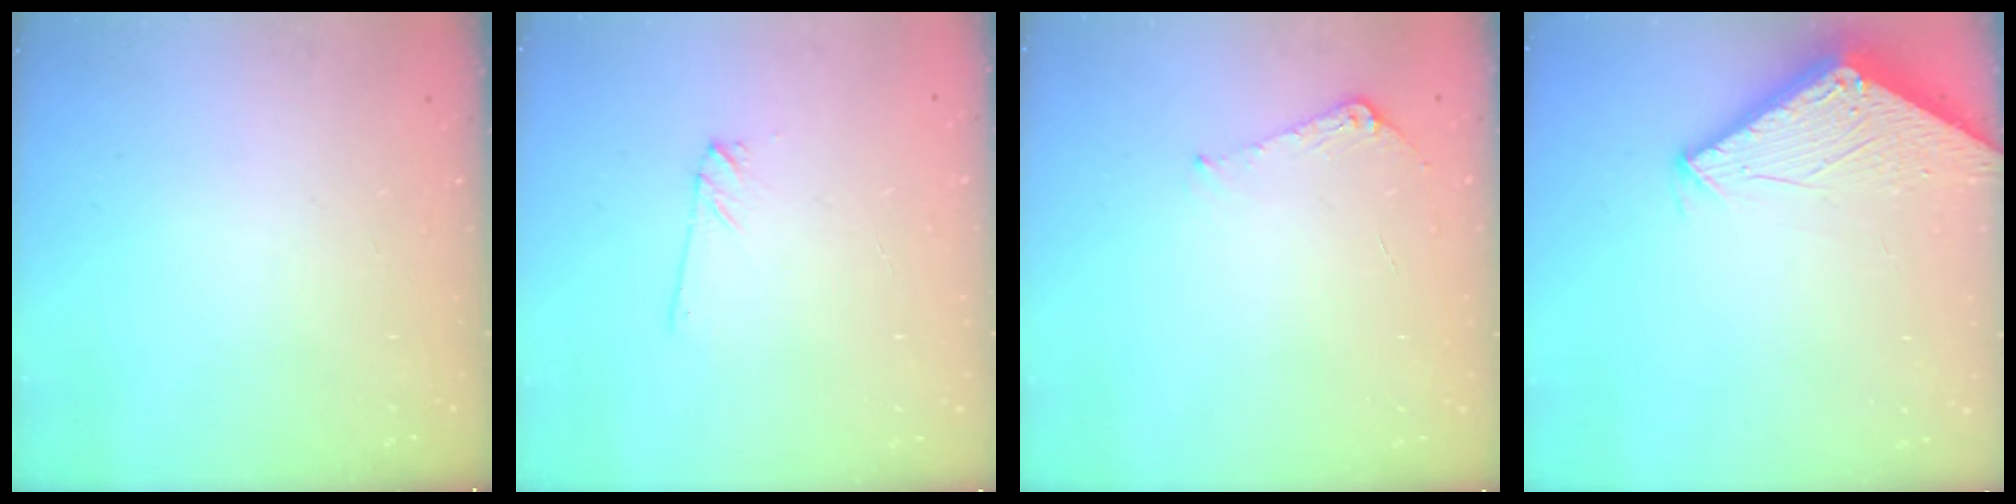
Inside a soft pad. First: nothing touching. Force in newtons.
{"total": 1.7, "press": 1.7, "slide": 0.1}
{"total": 6.3, "press": 6.3, "slide": 0.7}
{"total": 2.9, "press": 2.9, "slide": 0.2}